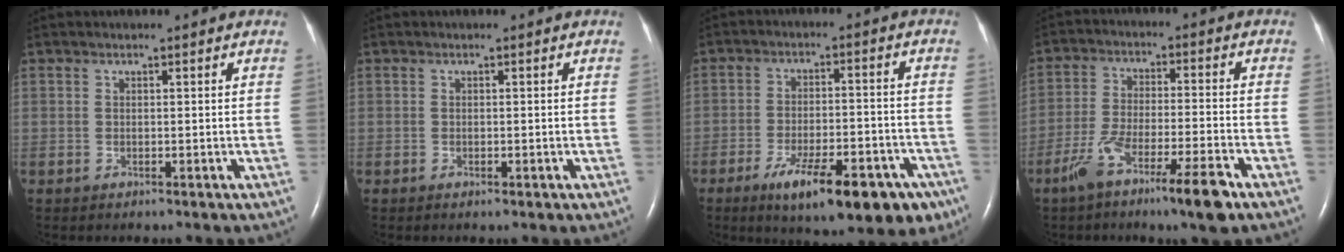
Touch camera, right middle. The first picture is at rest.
{"total": 0.6, "force": [-0.2, 0.3, 0.4], "torque": [-0.008, 0.000, -0.001]}
{"total": 16.4, "force": [-9.9, 5.3, 12.0], "torque": [-0.126, 0.001, -0.140]}
{"total": 10.7, "force": [-6.7, 0.6, 8.3], "torque": [-0.154, -0.016, -0.118]}